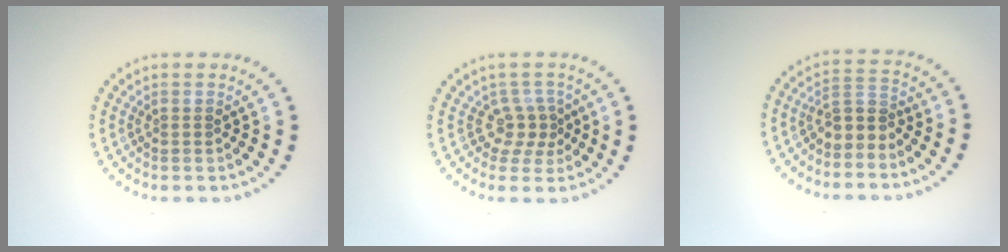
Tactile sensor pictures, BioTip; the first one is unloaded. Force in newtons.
{"total": 2.4, "press": 1.6, "slide": 1.8}
{"total": 2.5, "press": 2.1, "slide": 1.3}